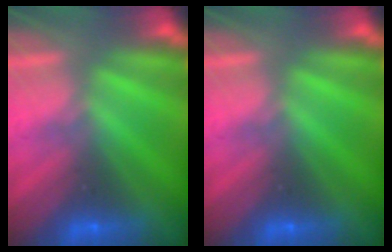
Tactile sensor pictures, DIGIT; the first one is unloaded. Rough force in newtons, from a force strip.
{"total": 0.0}